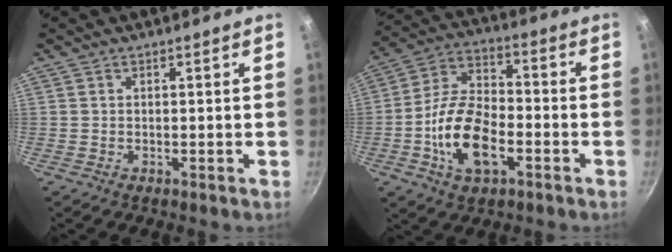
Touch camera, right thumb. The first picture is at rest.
{"total": 15.0, "force": [-4.6, 7.9, 11.8], "torque": [-0.209, 0.034, -0.094]}